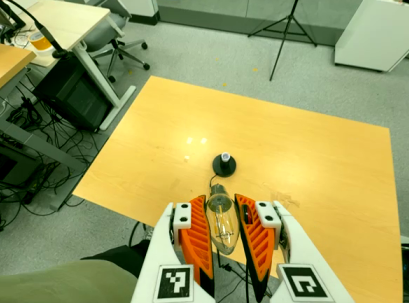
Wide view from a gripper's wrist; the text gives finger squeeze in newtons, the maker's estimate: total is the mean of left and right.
{"total": 20.6, "left": 22.2, "right": 18.9}